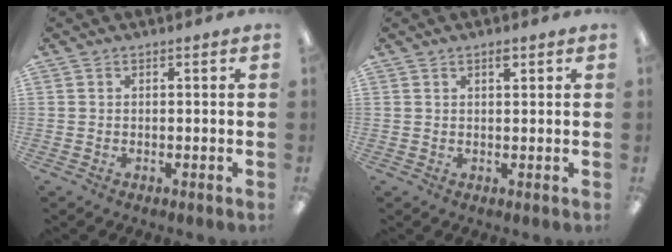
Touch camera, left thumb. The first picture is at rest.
{"total": 1.8, "force": [1.3, 0.6, 1.1], "torque": [-0.016, -0.003, 0.021]}